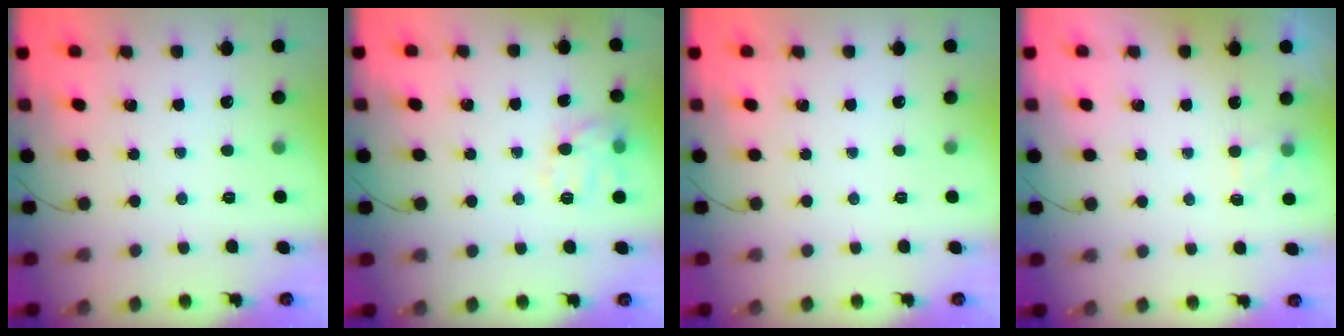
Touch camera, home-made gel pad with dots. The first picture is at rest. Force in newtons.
{"total": 10.8, "press": 10.8, "slide": 0.4}
{"total": 0.0}
{"total": 2.5, "press": 1.9, "slide": 1.6}